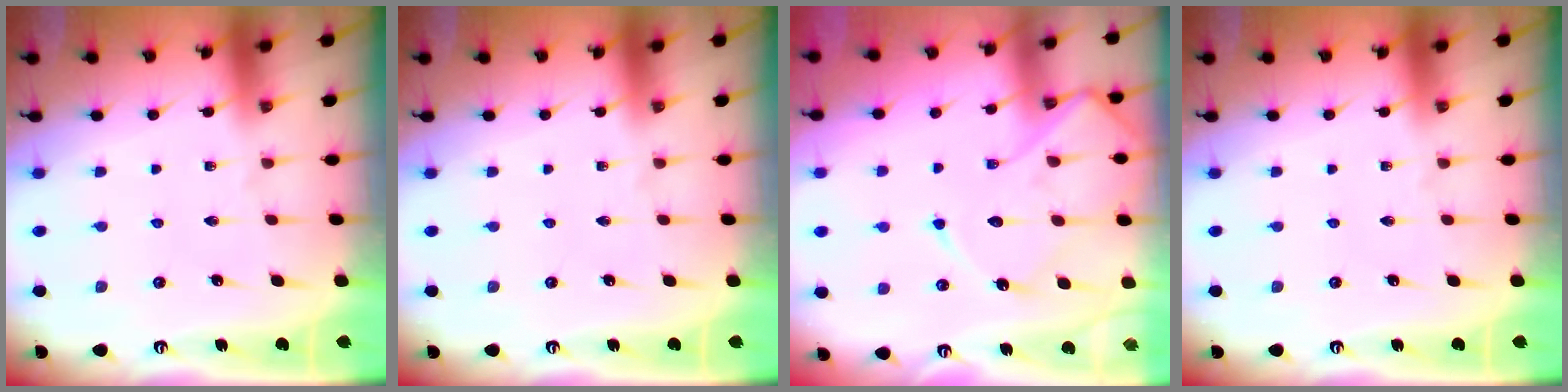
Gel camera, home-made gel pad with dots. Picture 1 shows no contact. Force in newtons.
{"total": 0.0}
{"total": 13.8, "press": 13.7, "slide": 1.3}
{"total": 0.0}